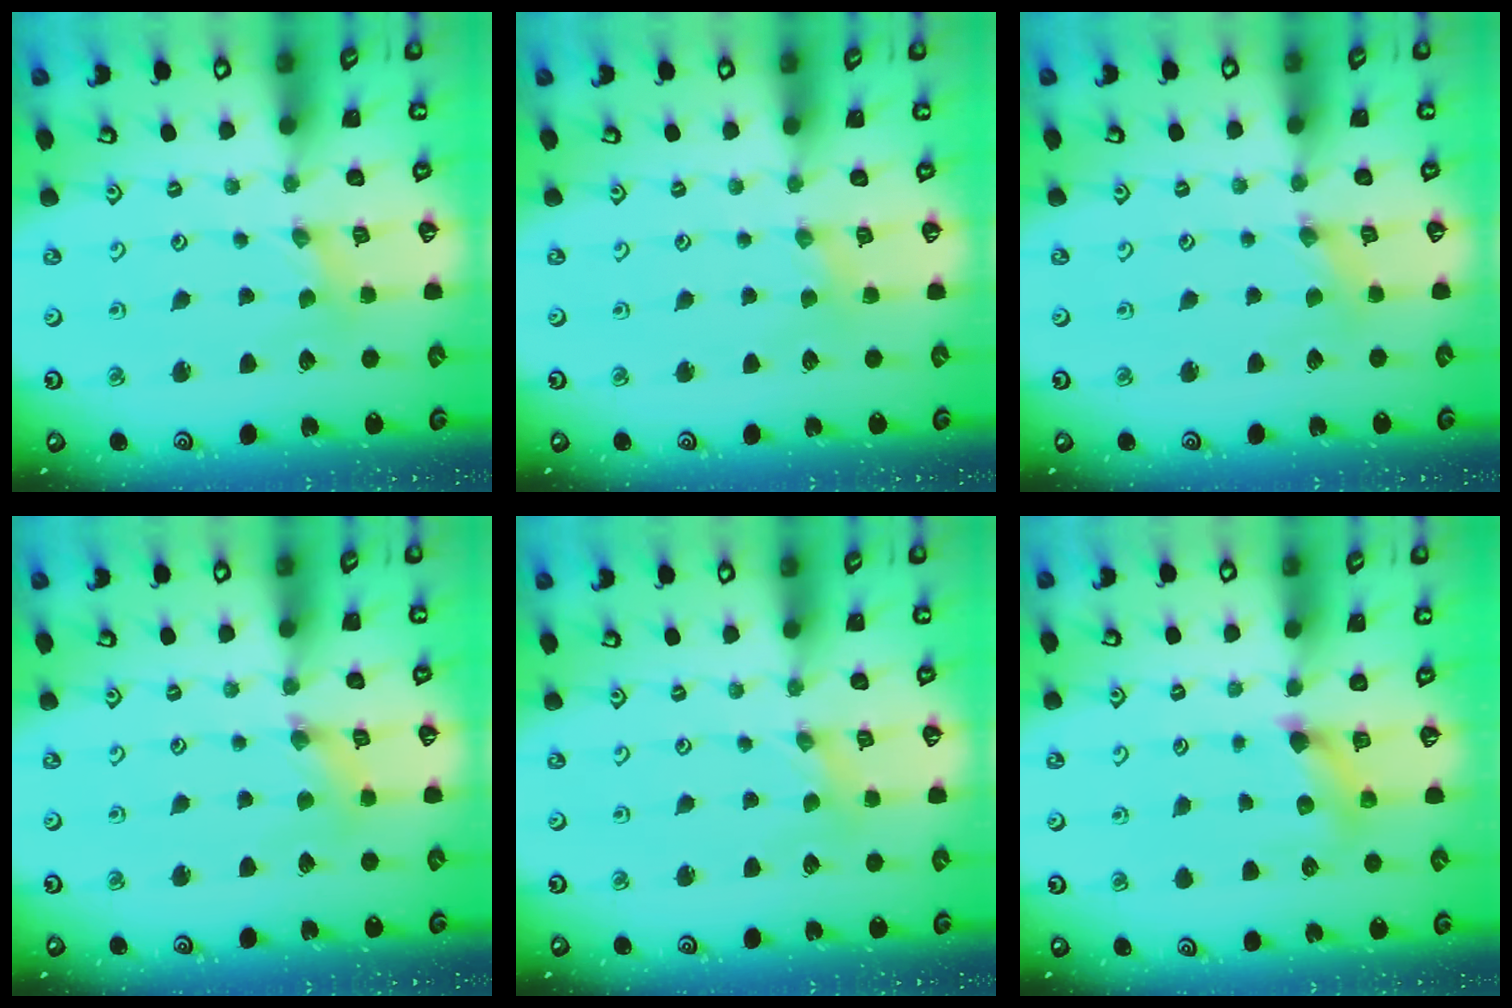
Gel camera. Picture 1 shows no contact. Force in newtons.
{"total": 1.8, "press": 1.8, "slide": 0.3}
{"total": 0.0}
{"total": 2.0, "press": 2.0, "slide": 0.4}
{"total": 0.0}
{"total": 6.1, "press": 6.0, "slide": 0.9}